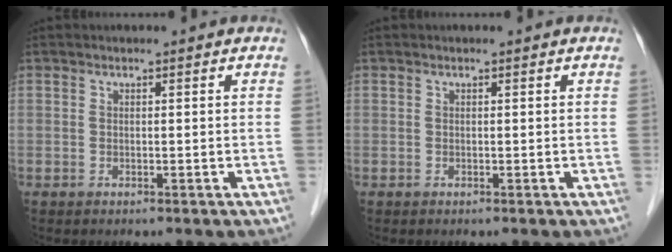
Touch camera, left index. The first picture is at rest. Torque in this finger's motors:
{"motor_torque": [0.00, 0.00, 0.01, 0.00]}